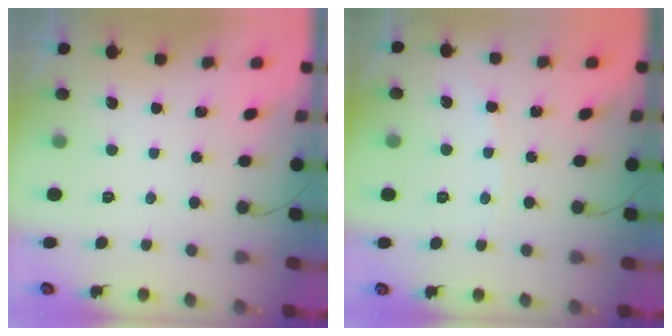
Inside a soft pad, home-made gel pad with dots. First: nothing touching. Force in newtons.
{"total": 1.8, "press": 1.8, "slide": 0.3}